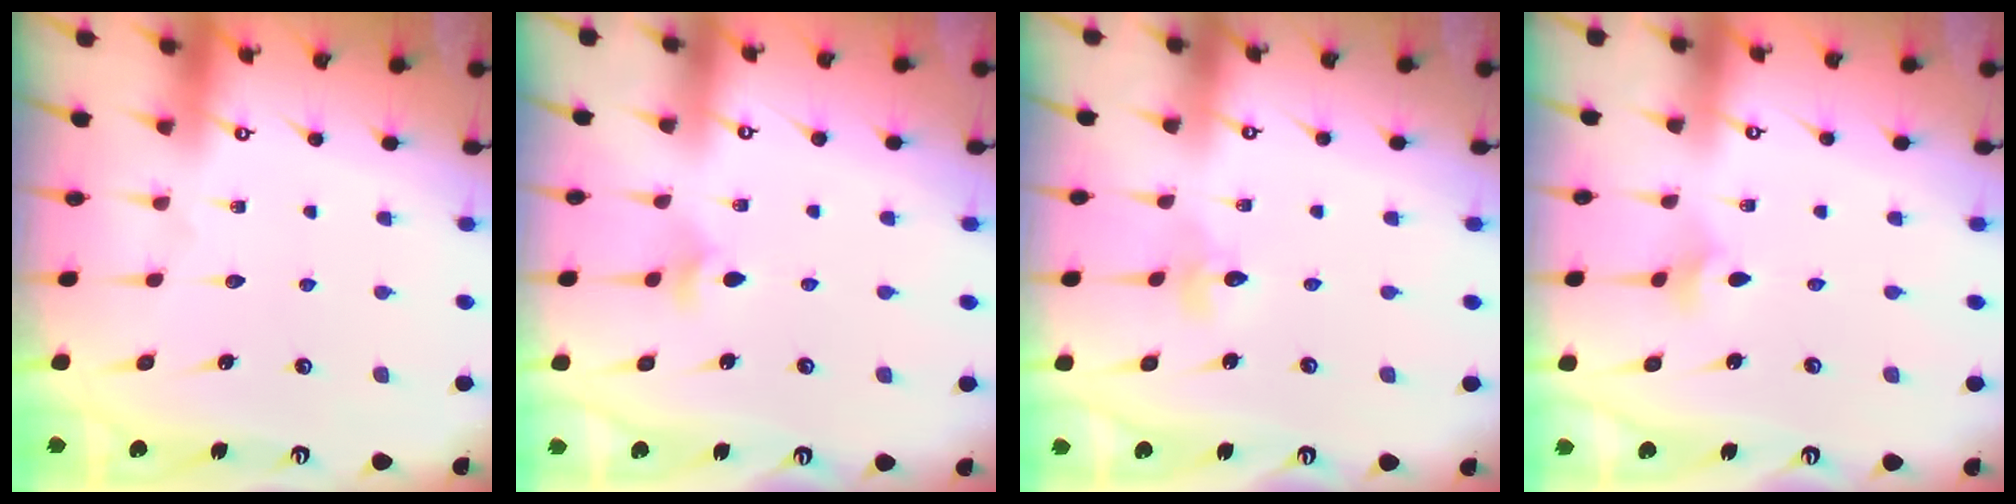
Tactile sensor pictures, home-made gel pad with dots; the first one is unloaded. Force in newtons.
{"total": 3.6, "press": 3.5, "slide": 0.9}
{"total": 3.6, "press": 3.5, "slide": 0.4}
{"total": 2.7, "press": 2.6, "slide": 0.5}